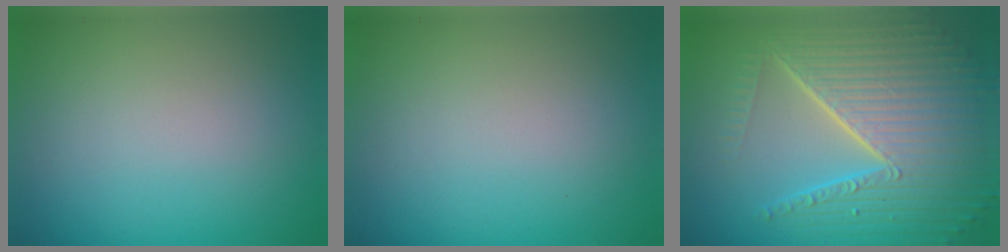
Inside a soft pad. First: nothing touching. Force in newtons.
{"total": 0.0}
{"total": 10.2, "press": 6.5, "slide": 7.8}